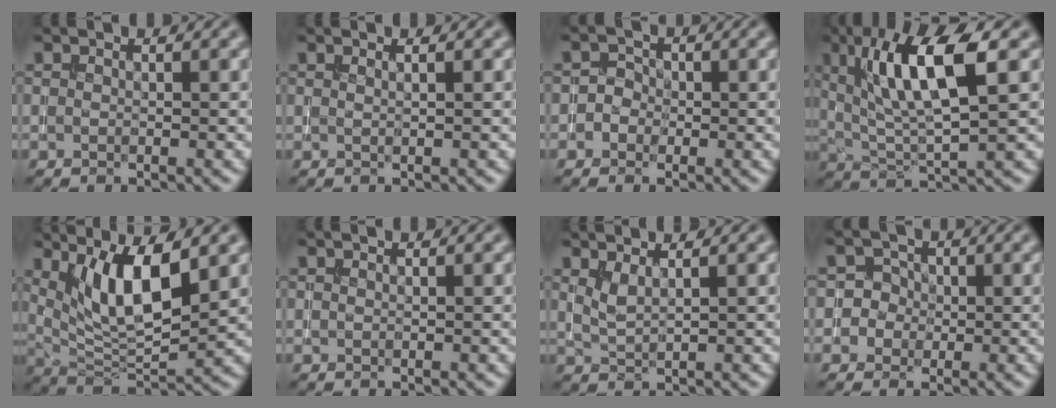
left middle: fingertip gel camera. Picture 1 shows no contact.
{"total": 1.5, "force": [0.8, 0.7, 1.1], "torque": [-0.001, -0.004, -0.003]}
{"total": 1.3, "force": [-0.4, 1.2, 0.3], "torque": [0.008, 0.003, -0.014]}
{"total": 9.4, "force": [3.2, 2.6, 8.4], "torque": [-0.147, 0.002, 0.054]}
{"total": 8.1, "force": [3.0, 2.7, 7.0], "torque": [-0.126, -0.018, 0.057]}
{"total": 0.0}
{"total": 1.8, "force": [1.1, 0.6, 1.4], "torque": [-0.028, -0.002, 0.024]}
{"total": 3.4, "force": [-0.4, 3.3, 0.6], "torque": [0.027, 0.023, -0.028]}